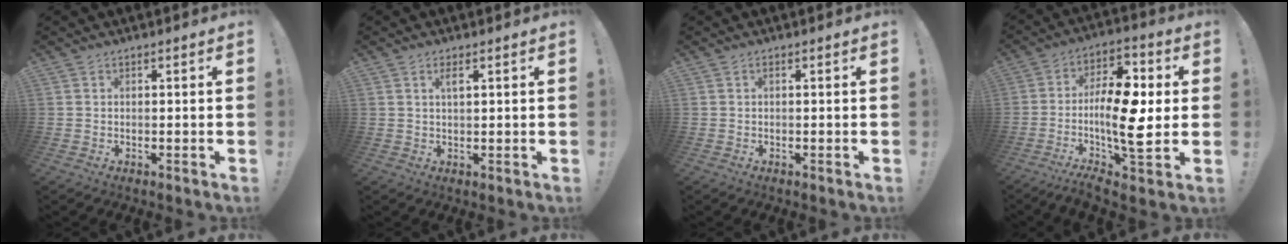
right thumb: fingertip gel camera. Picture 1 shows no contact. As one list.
[{"total": 2.1, "force": [1.0, 0.6, 1.8], "torque": [-0.030, -0.002, 0.013]}, {"total": 0.7, "force": [-0.2, -0.1, 0.6], "torque": [-0.013, 0.000, -0.003]}, {"total": 15.9, "force": [-1.2, 5.2, 15.0], "torque": [-0.272, -0.002, -0.029]}]